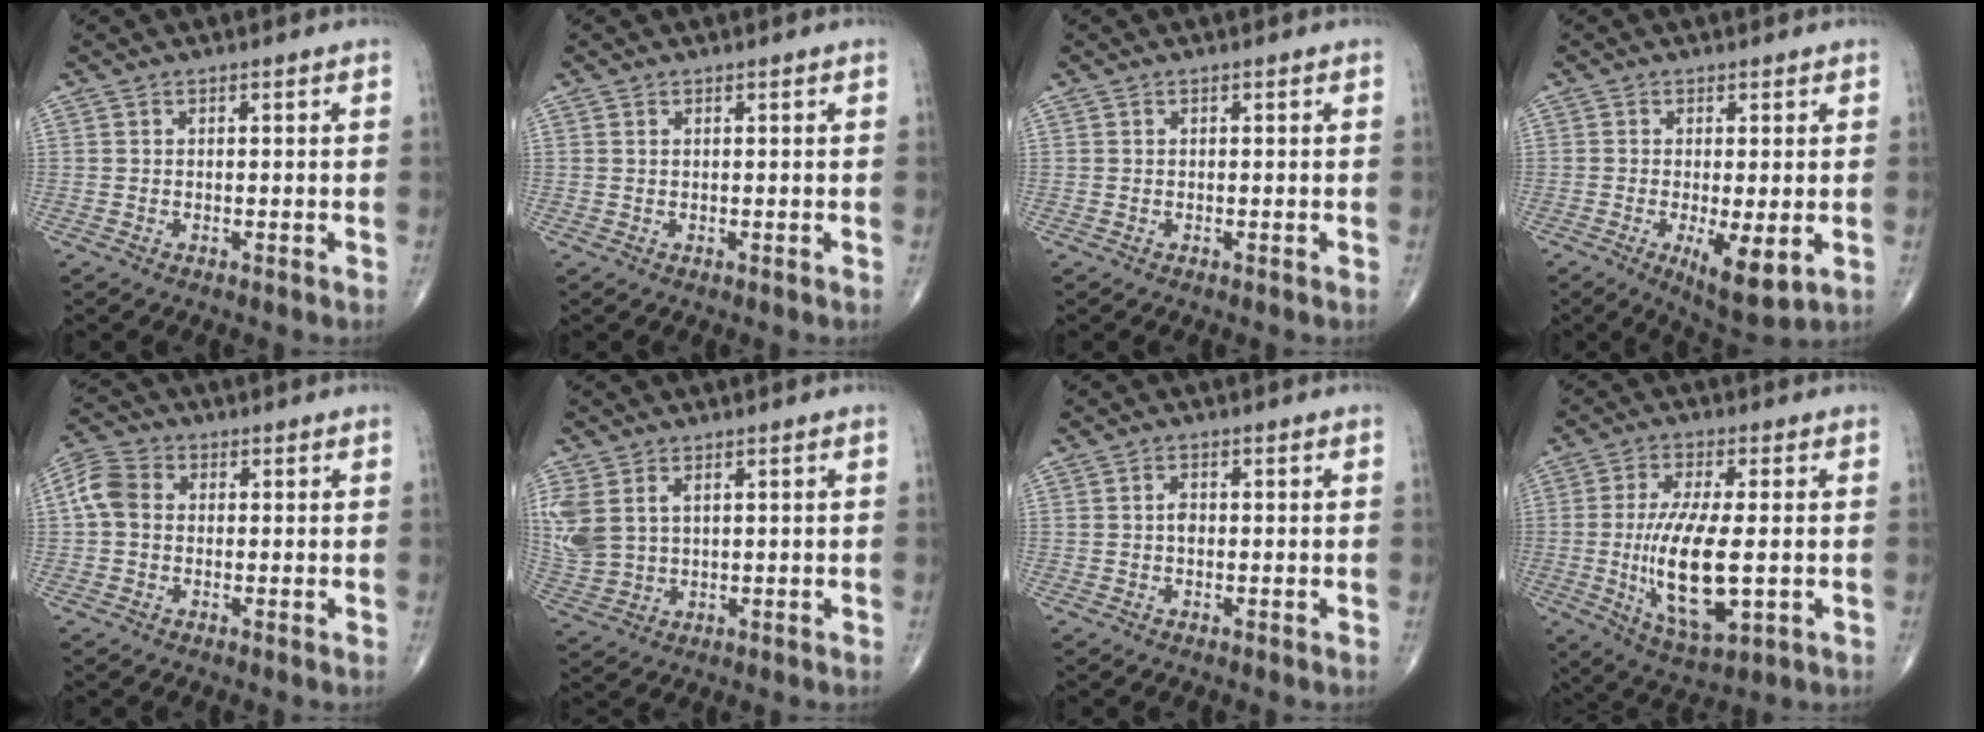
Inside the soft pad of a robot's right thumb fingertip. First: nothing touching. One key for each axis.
{"total": 0.0}
{"total": 0.0}
{"total": 7.8, "fx": -1.9, "fy": 2.5, "fz": 7.2, "tx": -0.115, "ty": -0.024, "tz": -0.025}
{"total": 5.9, "fx": 0.3, "fy": 4.6, "fz": 3.7, "tx": -0.078, "ty": 0.020, "tz": -0.004}
{"total": 9.1, "fx": 2.8, "fy": 6.1, "fz": 6.2, "tx": -0.155, "ty": -0.004, "tz": 0.069}
{"total": 1.6, "fx": -0.1, "fy": 1.1, "fz": 1.2, "tx": -0.018, "ty": 0.003, "tz": -0.004}
{"total": 14.8, "fx": -1.6, "fy": 5.1, "fz": 13.8, "tx": -0.267, "ty": -0.017, "tz": -0.020}